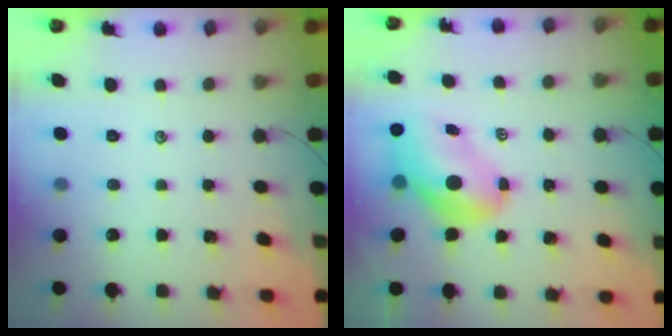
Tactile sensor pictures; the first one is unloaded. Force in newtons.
{"total": 10.5, "press": 10.1, "slide": 3.1}